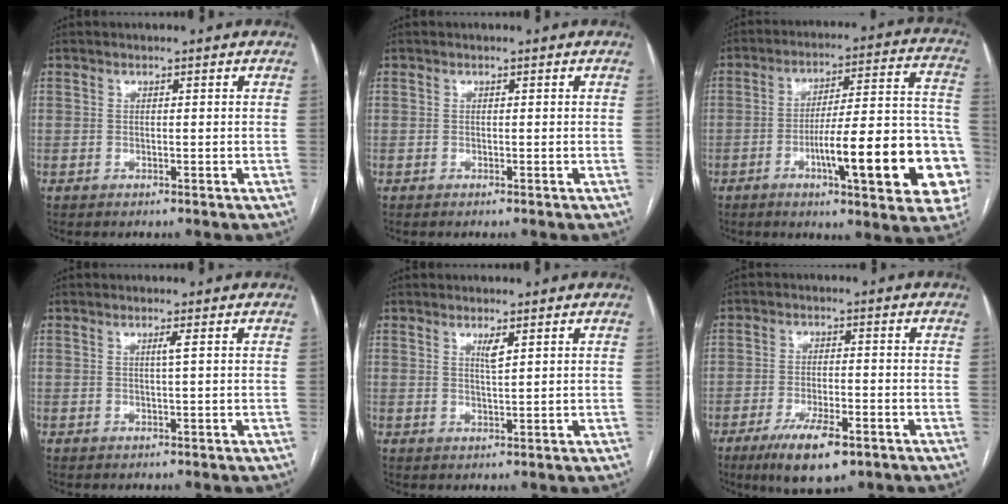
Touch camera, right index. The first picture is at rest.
{"total": 0.0}
{"total": 20.9, "force": [-6.9, 2.8, 19.5], "torque": [-0.200, 0.023, -0.089]}
{"total": 1.0, "force": [0.3, -0.4, 0.8], "torque": [-0.018, -0.001, 0.007]}
{"total": 1.8, "force": [1.0, 0.0, 1.5], "torque": [-0.028, -0.006, 0.019]}
{"total": 8.6, "force": [-5.1, 2.3, 6.5], "torque": [-0.116, -0.013, -0.081]}